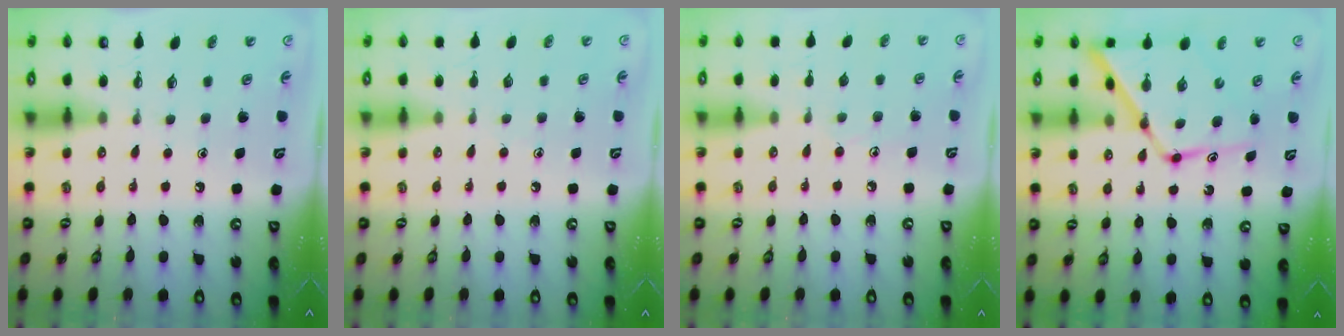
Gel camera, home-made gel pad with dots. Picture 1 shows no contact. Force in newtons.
{"total": 3.0, "press": 2.9, "slide": 0.3}
{"total": 5.0, "press": 4.9, "slide": 0.5}
{"total": 14.6, "press": 14.6, "slide": 1.2}